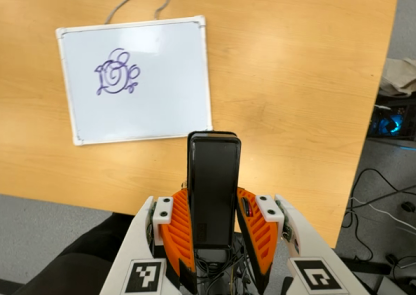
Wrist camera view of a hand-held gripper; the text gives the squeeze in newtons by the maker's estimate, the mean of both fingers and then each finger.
{"total": 4.1, "left": 2.6, "right": 5.6}